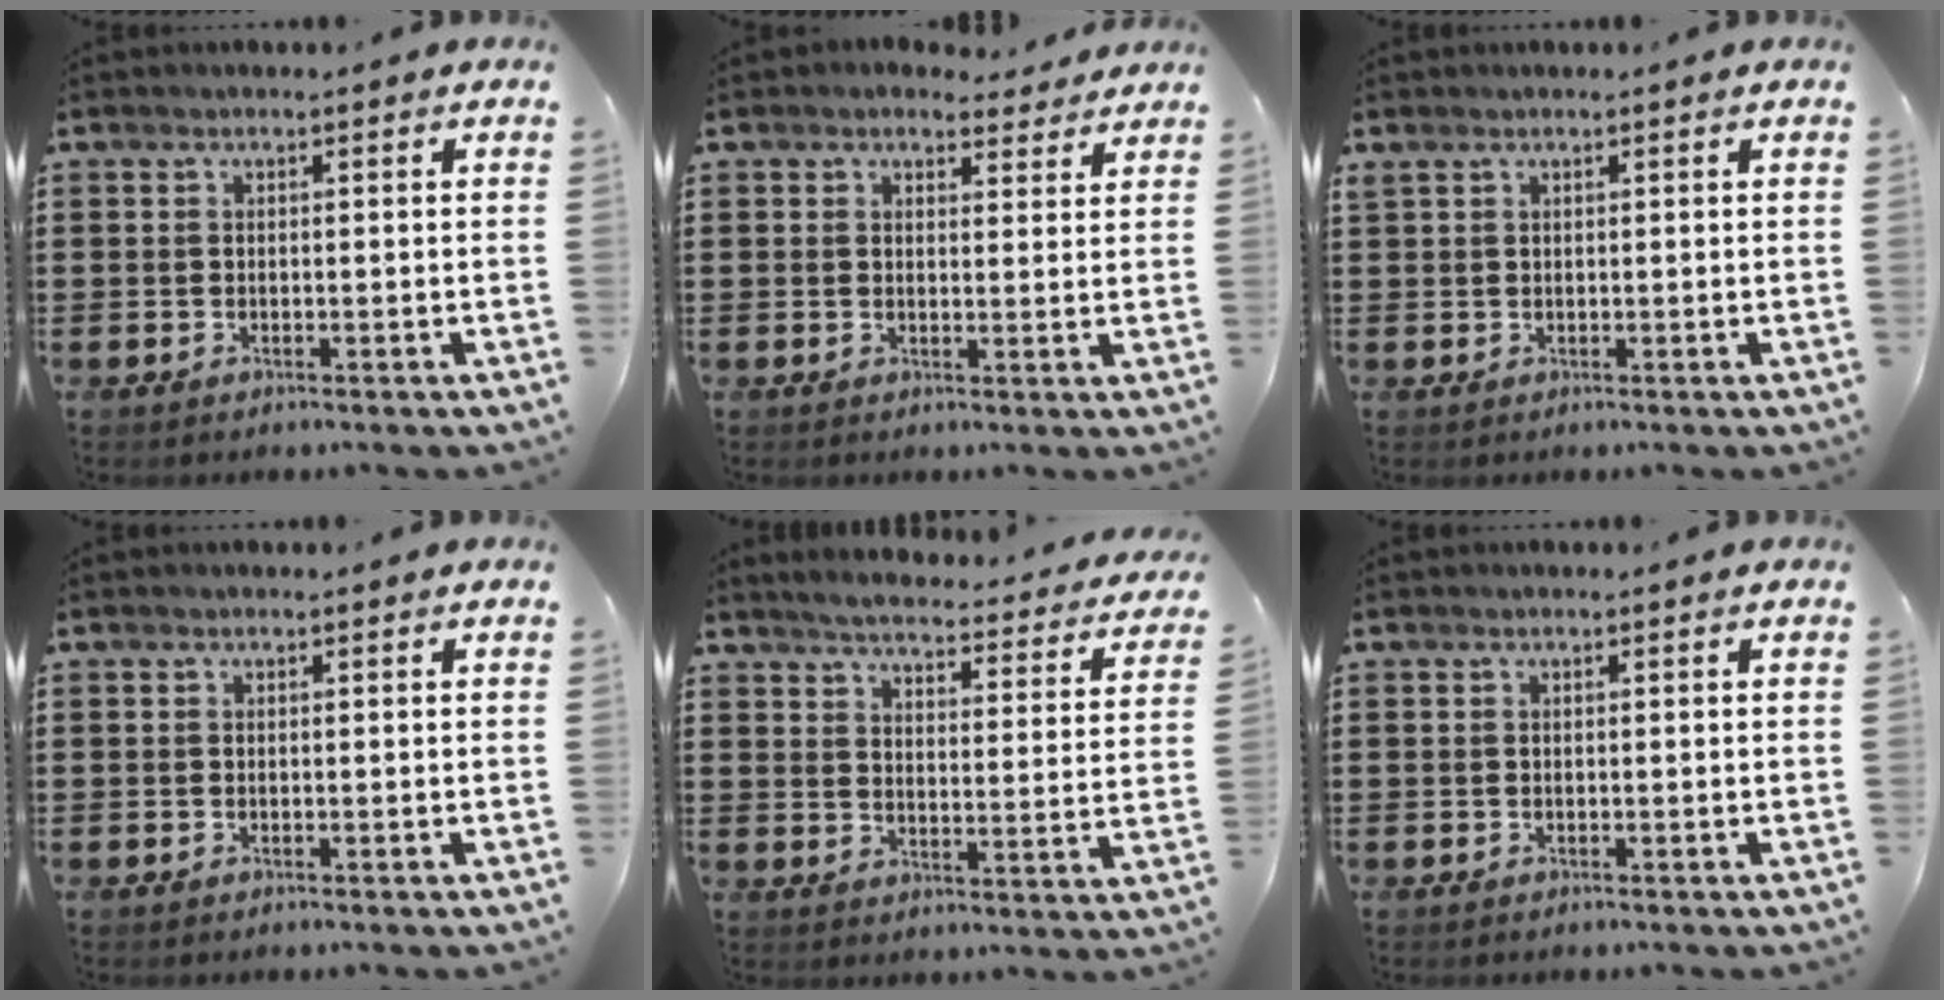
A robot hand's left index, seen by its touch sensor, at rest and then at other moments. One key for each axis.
{"total": 3.3, "fx": 3.0, "fy": 1.3, "fz": 0.7, "tx": -0.014, "ty": -0.007, "tz": 0.053}
{"total": 0.8, "fx": 0.6, "fy": 0.4, "fz": 0.4, "tx": -0.011, "ty": 0.002, "tz": 0.012}
{"total": 0.0}
{"total": 3.9, "fx": 3.8, "fy": -0.1, "fz": 1.0, "tx": -0.041, "ty": -0.033, "tz": 0.058}
{"total": 0.0}